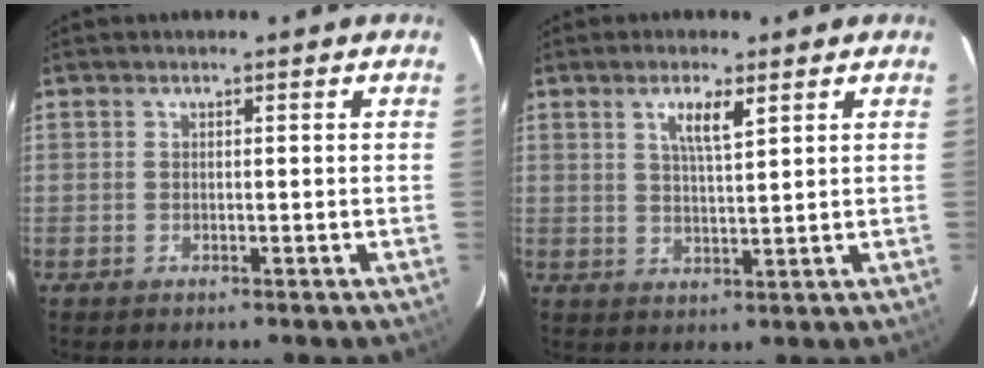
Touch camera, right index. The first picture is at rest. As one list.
[{"total": 4.5, "force": [2.4, 0.8, 3.8], "torque": [-0.067, 0.000, 0.043]}]